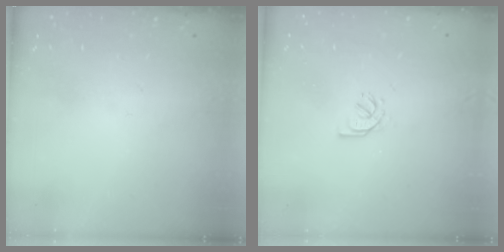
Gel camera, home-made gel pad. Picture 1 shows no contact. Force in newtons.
{"total": 1.7, "press": 1.6, "slide": 0.5}